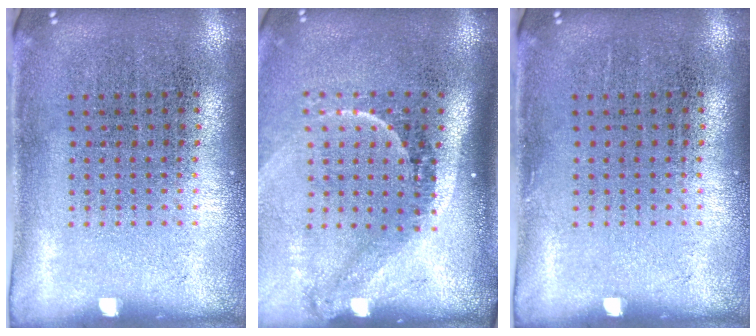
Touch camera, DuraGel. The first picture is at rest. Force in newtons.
{"total": 2.3, "press": 1.4, "slide": 1.8}
{"total": 0.0}